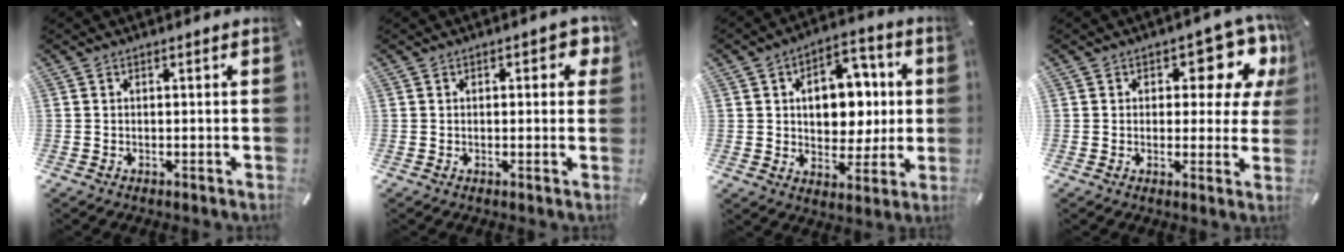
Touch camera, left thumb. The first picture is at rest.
{"total": 3.3, "force": [0.9, 1.9, 2.6], "torque": [-0.020, -0.003, 0.008]}
{"total": 12.5, "force": [1.3, 9.5, 8.1], "torque": [-0.101, 0.004, 0.024]}
{"total": 11.0, "force": [5.4, 5.9, 7.5], "torque": [-0.084, -0.039, 0.089]}